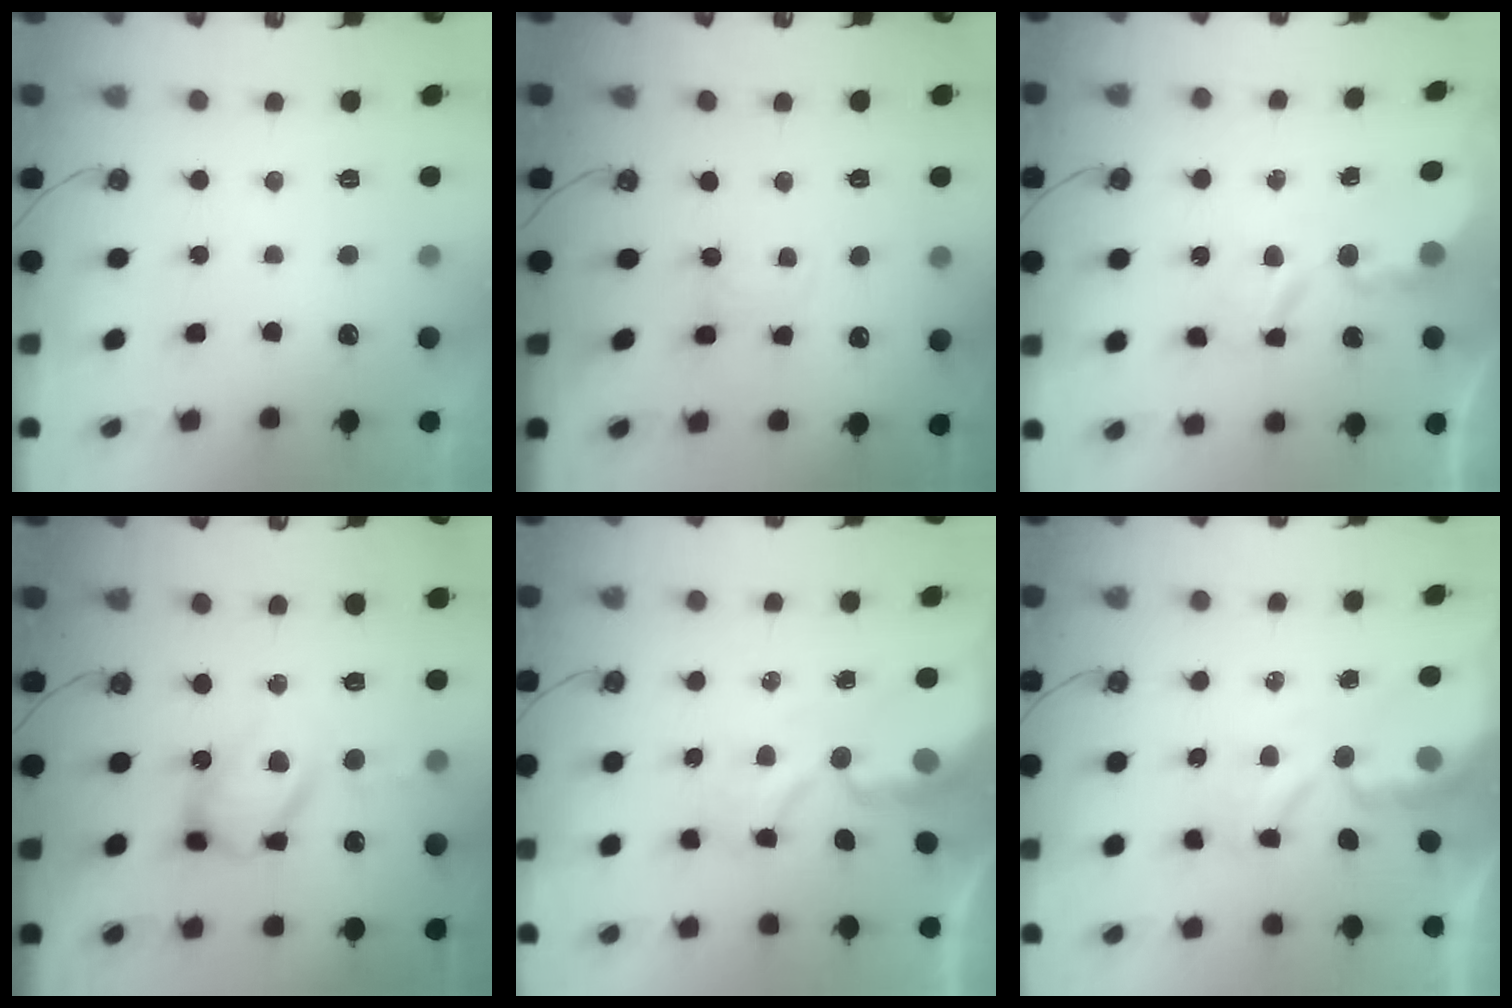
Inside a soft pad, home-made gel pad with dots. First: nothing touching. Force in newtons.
{"total": 1.5, "press": 1.4, "slide": 0.2}
{"total": 5.6, "press": 5.6, "slide": 0.3}
{"total": 15.4, "press": 15.3, "slide": 1.4}
{"total": 5.4, "press": 5.4, "slide": 0.3}
{"total": 6.3, "press": 6.3, "slide": 0.4}